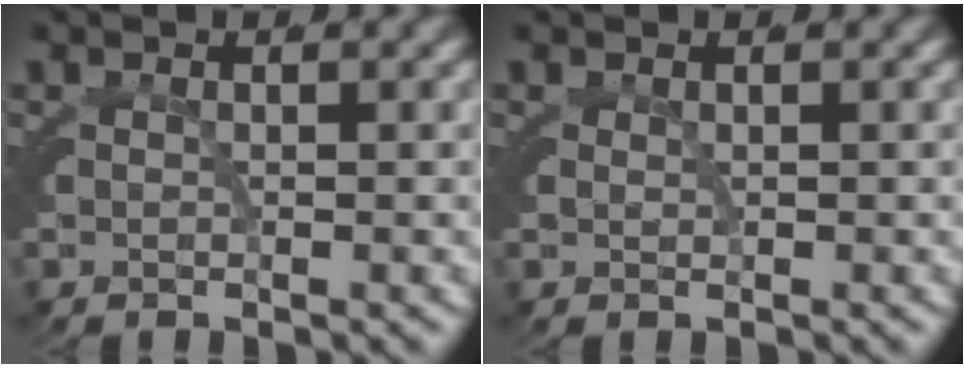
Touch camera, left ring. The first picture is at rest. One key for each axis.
{"total": 0.6, "fx": 0.2, "fy": 0.3, "fz": 0.4, "tx": -0.015, "ty": -0.011, "tz": 0.013}